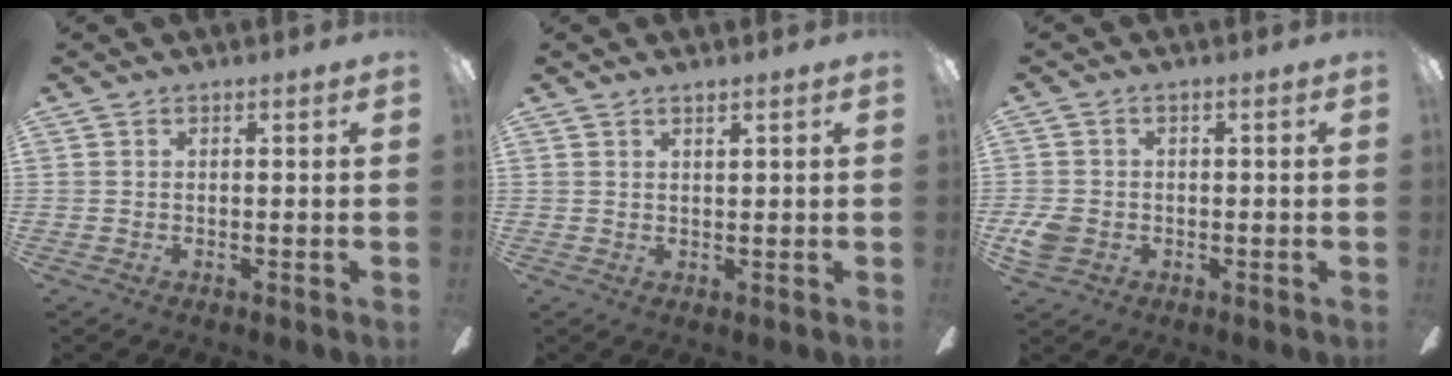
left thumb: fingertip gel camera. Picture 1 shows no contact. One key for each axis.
{"total": 1.2, "fx": 1.1, "fy": 0.1, "fz": 0.6, "tx": -0.013, "ty": -0.001, "tz": 0.020}
{"total": 4.4, "fx": -1.3, "fy": 3.4, "fz": 2.4, "tx": -0.041, "ty": 0.004, "tz": -0.025}